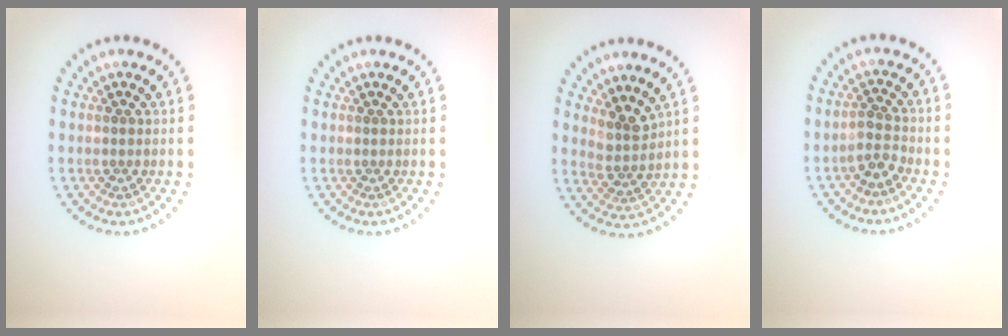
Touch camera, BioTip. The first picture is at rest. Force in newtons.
{"total": 0.0}
{"total": 2.7, "press": 2.0, "slide": 1.8}
{"total": 1.8, "press": 1.3, "slide": 1.3}